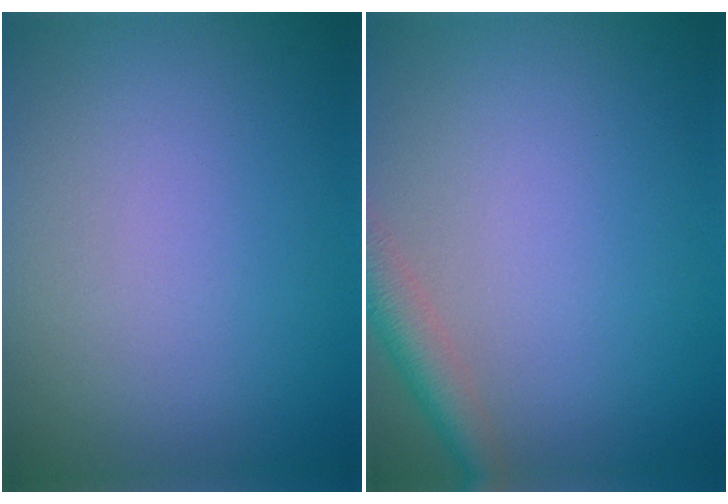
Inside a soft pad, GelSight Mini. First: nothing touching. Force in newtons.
{"total": 2.9, "press": 2.9, "slide": 0.2}